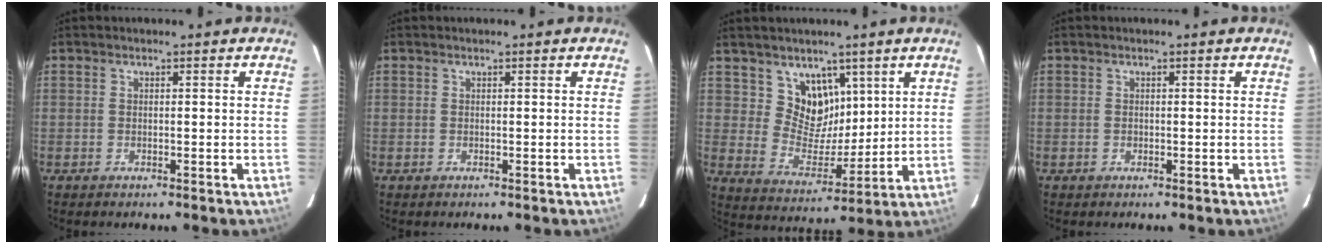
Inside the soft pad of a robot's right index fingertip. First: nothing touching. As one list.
[{"total": 0.0}, {"total": 8.8, "force": [5.2, 6.6, 2.7], "torque": [-0.039, -0.012, 0.104]}, {"total": 0.6, "force": [-0.1, 0.5, 0.2], "torque": [-0.001, 0.000, -0.002]}]